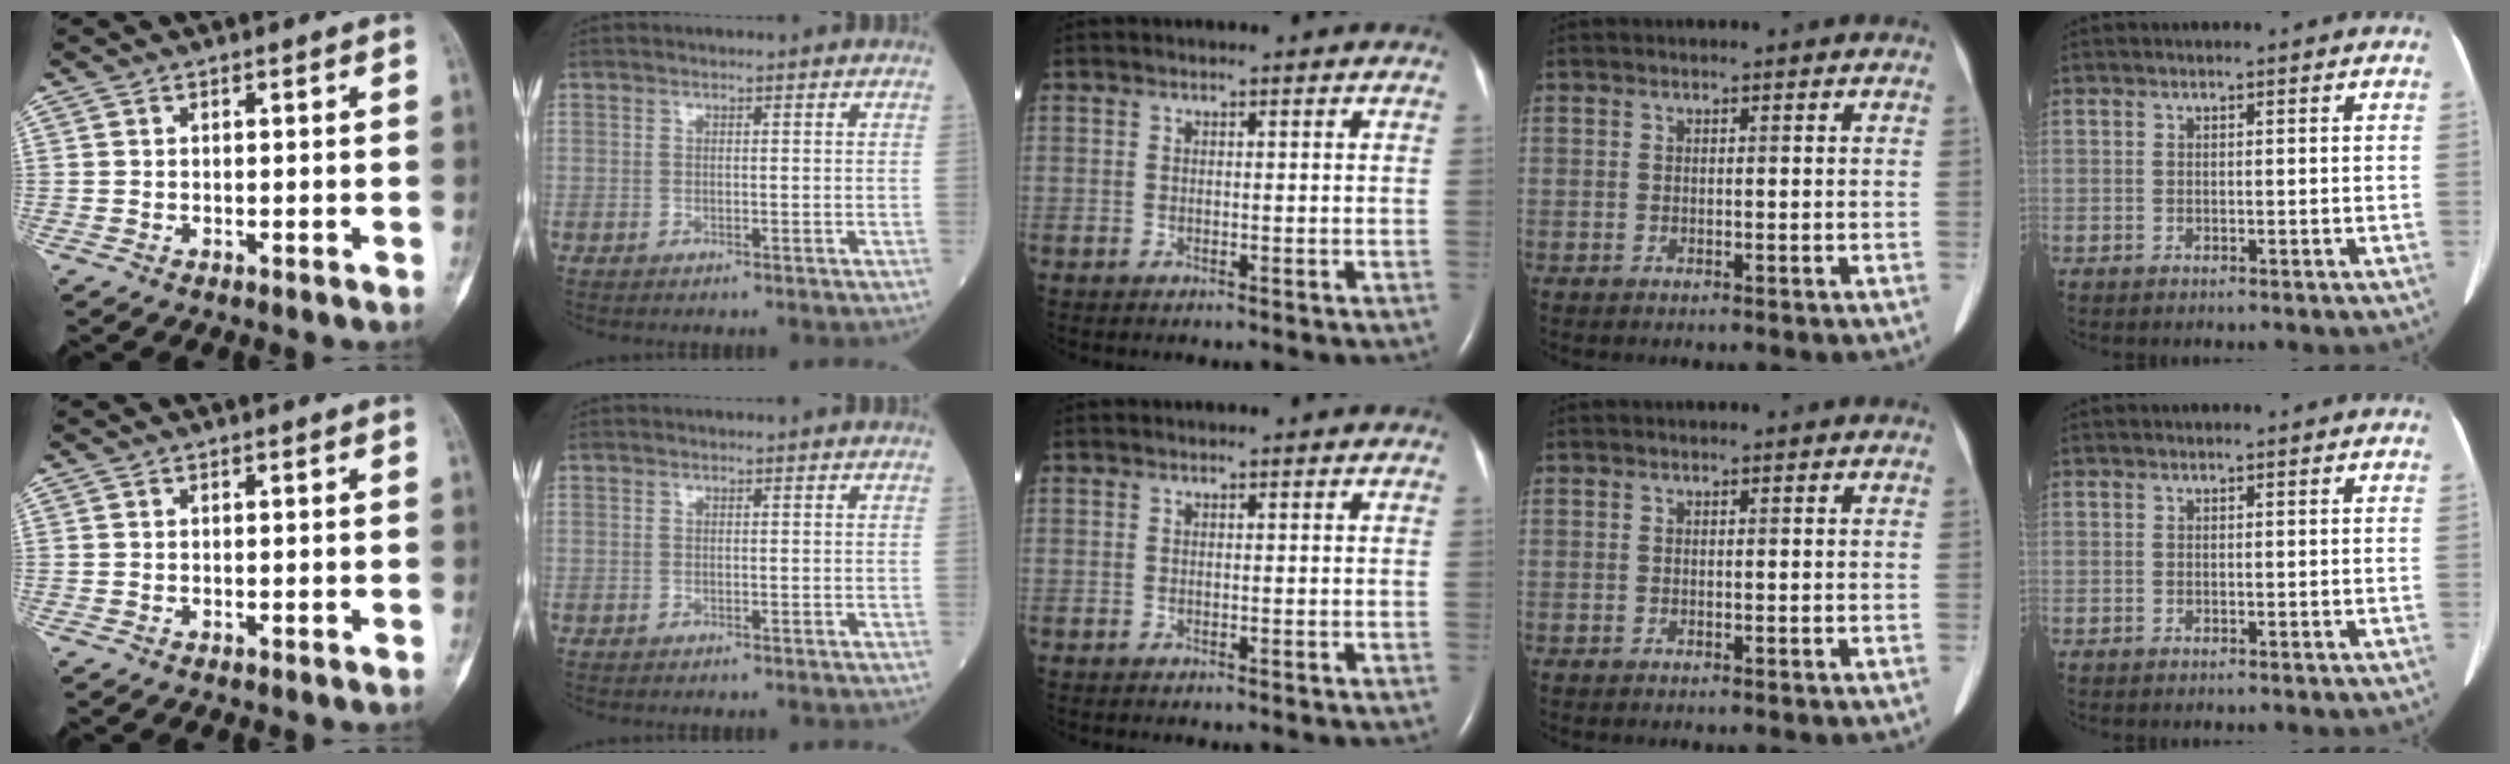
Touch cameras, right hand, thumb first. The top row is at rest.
{}